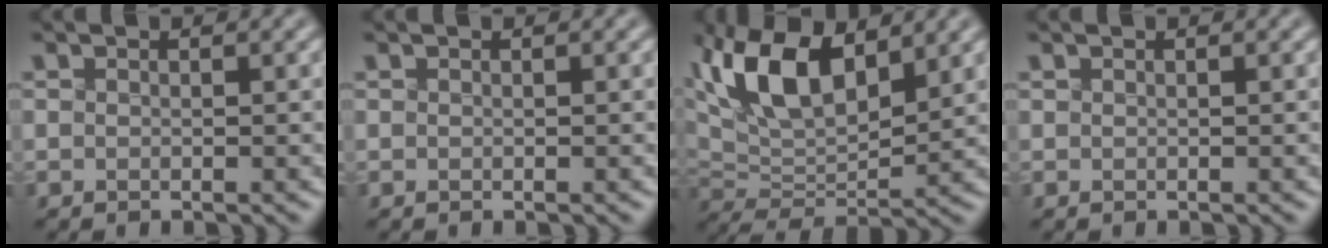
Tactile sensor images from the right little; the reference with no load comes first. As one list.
[{"total": 0.0}, {"total": 9.2, "force": [4.9, 3.8, 6.8], "torque": [-0.145, 0.018, 0.094]}, {"total": 0.0}]